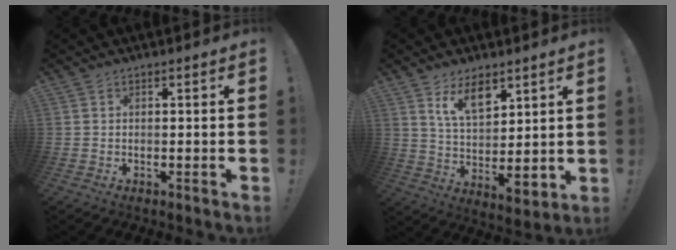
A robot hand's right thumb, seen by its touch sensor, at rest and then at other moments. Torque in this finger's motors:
{"motor_torque": [1.46, 1.85, 0.04, 0.23, 0.20]}